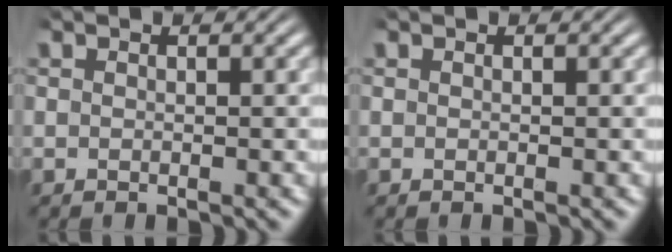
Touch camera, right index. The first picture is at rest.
{"total": 0.0}